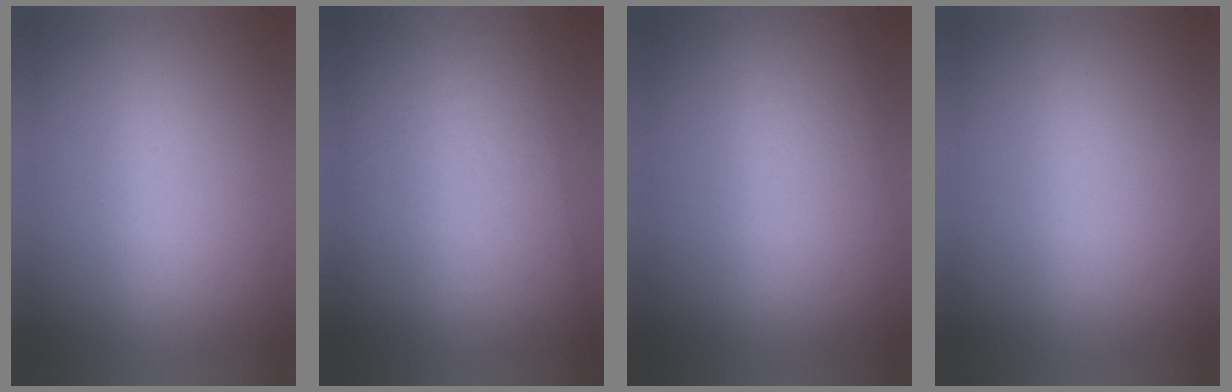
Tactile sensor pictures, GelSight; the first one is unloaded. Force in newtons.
{"total": 2.8}
{"total": 1.0}
{"total": 0.0}